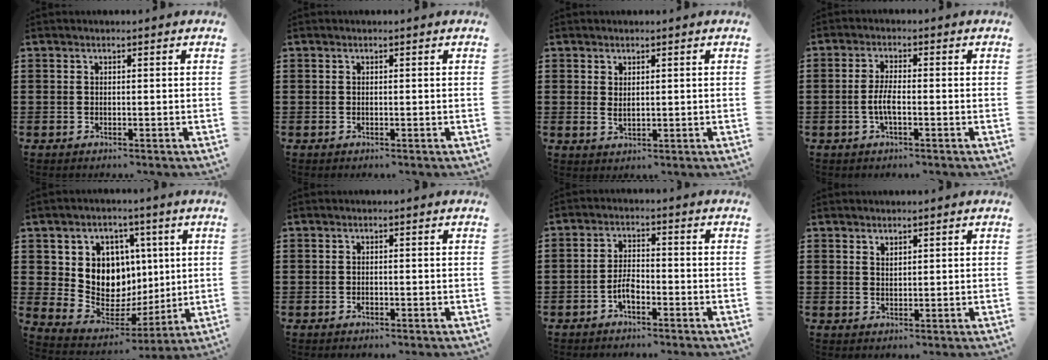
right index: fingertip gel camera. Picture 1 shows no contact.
{"total": 0.0}
{"total": 1.4, "force": [1.0, 0.7, 0.7], "torque": [-0.015, 0.004, 0.017]}
{"total": 3.5, "force": [-0.8, 0.9, 3.3], "torque": [-0.081, -0.005, -0.023]}
{"total": 9.6, "force": [2.7, 8.7, 3.0], "torque": [-0.076, -0.029, 0.058]}
{"total": 0.6, "force": [-0.3, 0.3, 0.3], "torque": [-0.008, -0.002, -0.006]}
{"total": 3.3, "force": [-1.7, 1.5, 2.4], "torque": [-0.059, 0.002, -0.038]}
{"total": 1.3, "force": [1.2, 0.4, 0.1], "torque": [-0.004, 0.001, 0.024]}